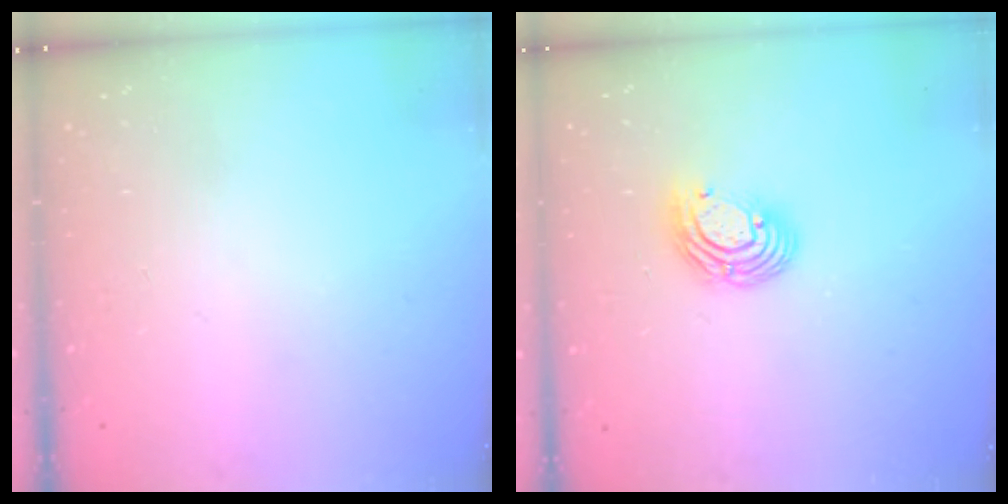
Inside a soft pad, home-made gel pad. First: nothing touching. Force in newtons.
{"total": 8.5, "press": 8.4, "slide": 1.3}